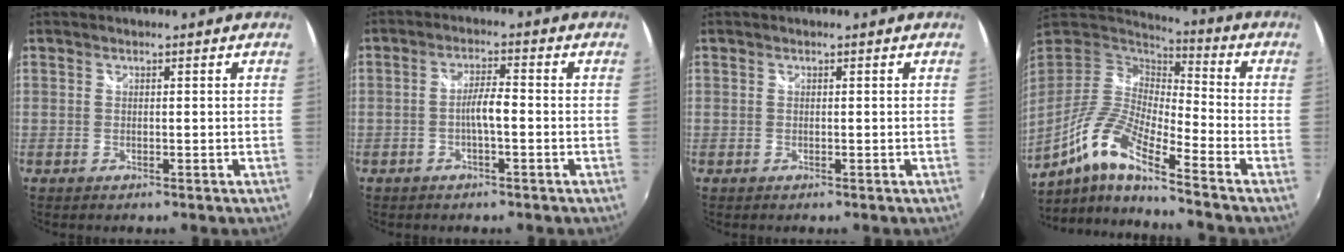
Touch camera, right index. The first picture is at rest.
{"total": 3.6, "force": [-1.1, 0.4, 3.4], "torque": [-0.065, 0.007, -0.020]}
{"total": 0.0}
{"total": 14.7, "force": [-8.9, 2.4, 11.4], "torque": [-0.218, -0.017, -0.182]}